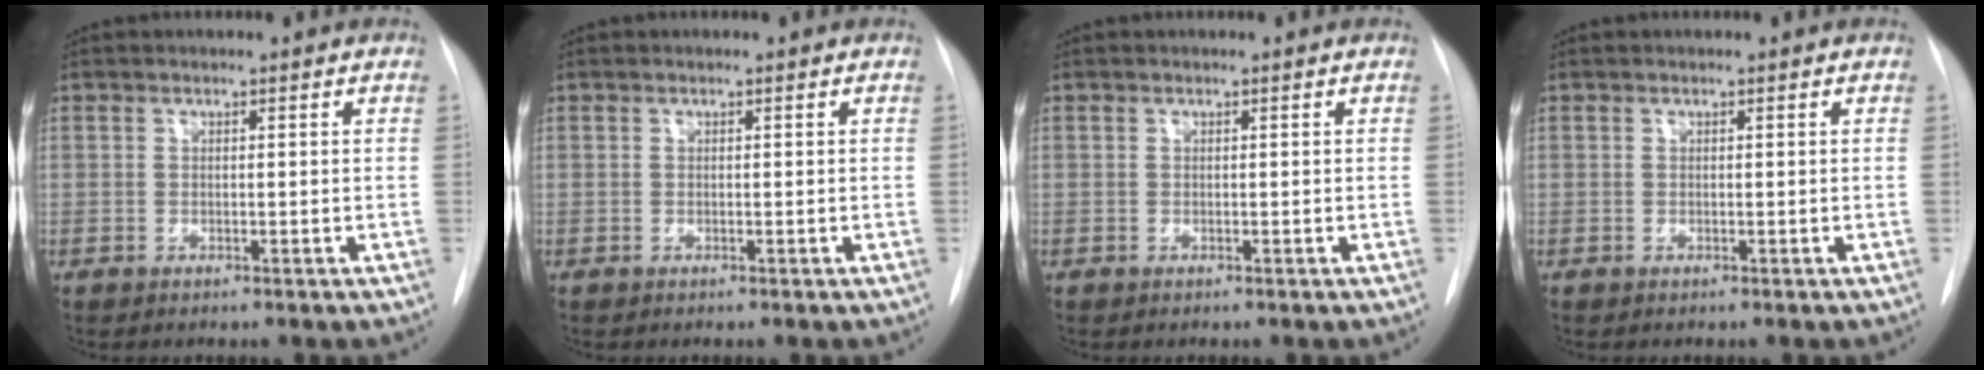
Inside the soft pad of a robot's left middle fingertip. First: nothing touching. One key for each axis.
{"total": 0.0}
{"total": 0.0}
{"total": 0.0}